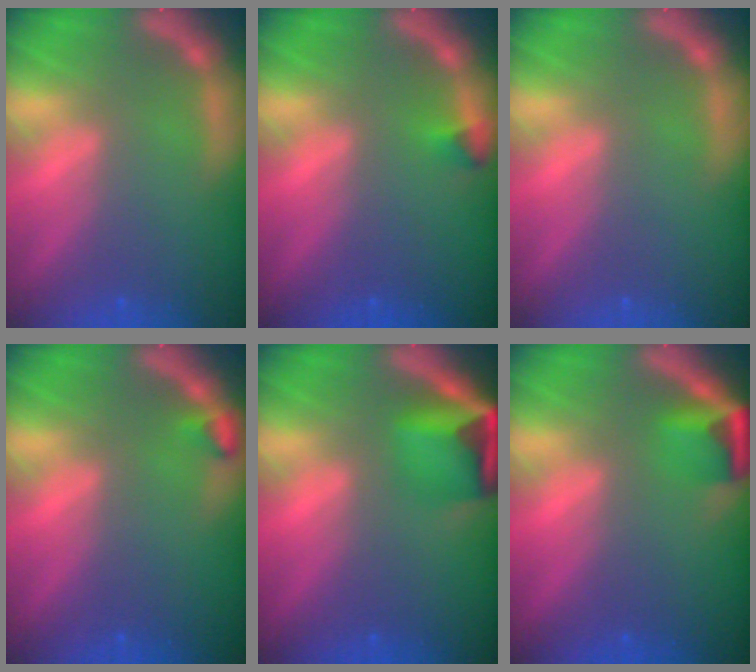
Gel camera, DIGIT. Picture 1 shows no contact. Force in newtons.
{"total": 0.9}
{"total": 0.0}
{"total": 0.9}
{"total": 6.0}
{"total": 3.4}